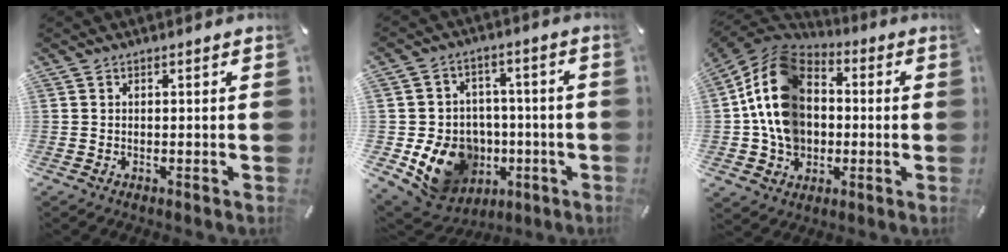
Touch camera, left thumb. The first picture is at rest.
{"total": 15.8, "force": [-4.4, 13.5, 7.0], "torque": [-0.124, 0.020, -0.060]}
{"total": 16.6, "force": [-0.5, 13.9, 9.1], "torque": [-0.211, 0.009, -0.010]}